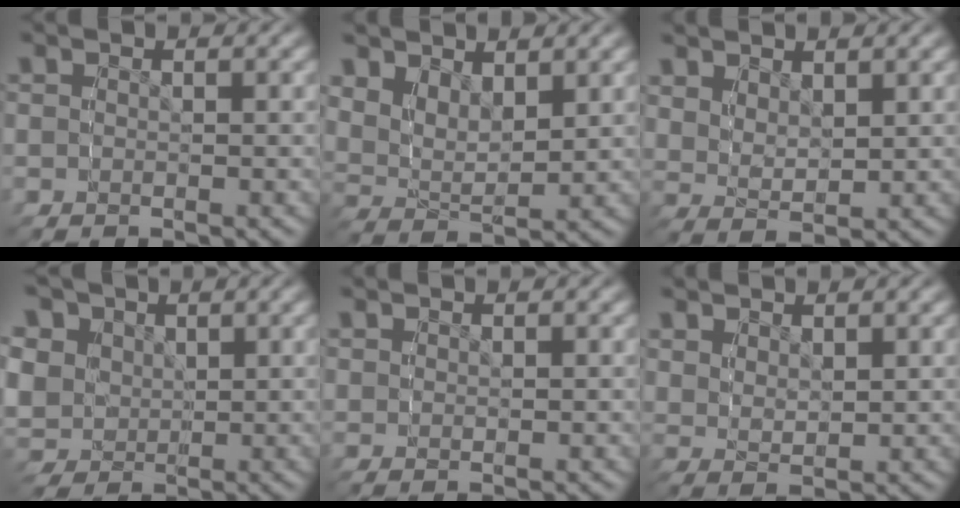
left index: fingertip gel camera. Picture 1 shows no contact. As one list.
[{"total": 4.6, "force": [2.7, 2.7, 2.5], "torque": [-0.061, -0.011, 0.049]}, {"total": 2.6, "force": [2.1, 0.6, 1.5], "torque": [-0.029, -0.006, 0.046]}, {"total": 10.1, "force": [2.6, 8.7, 4.5], "torque": [-0.108, -0.027, 0.051]}, {"total": 0.9, "force": [0.8, -0.5, 0.1], "torque": [0.003, 0.000, 0.019]}, {"total": 2.0, "force": [1.9, 0.0, 0.8], "torque": [-0.012, -0.004, 0.044]}]